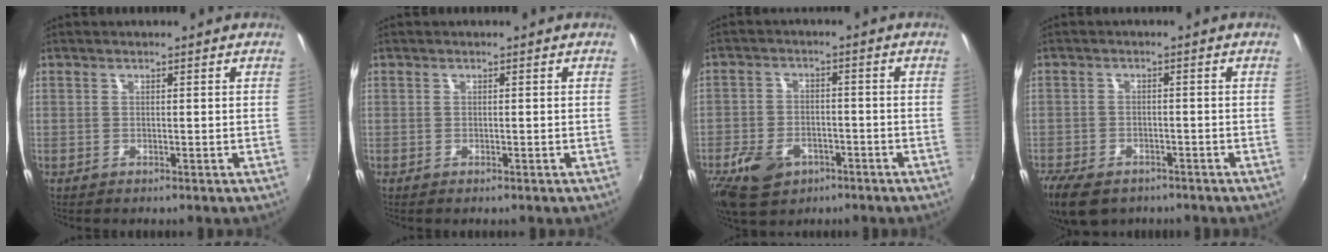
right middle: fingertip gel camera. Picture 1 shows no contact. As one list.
[{"total": 0.0}, {"total": 11.1, "force": [-6.0, 7.4, 5.7], "torque": [-0.149, -0.007, -0.097]}, {"total": 9.5, "force": [-6.7, 4.9, 4.6], "torque": [-0.118, -0.025, -0.118]}]